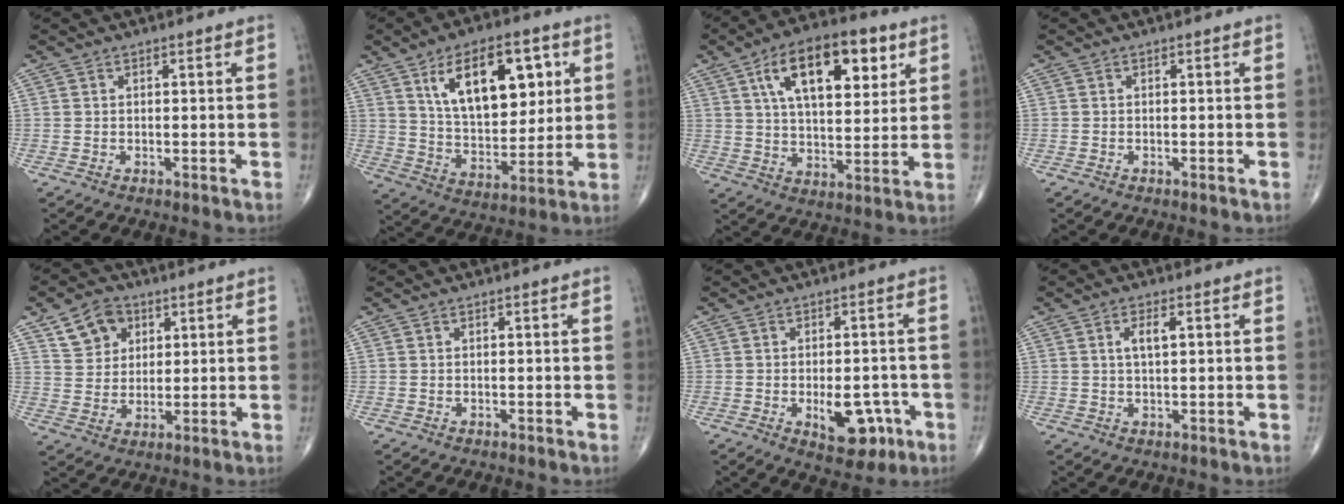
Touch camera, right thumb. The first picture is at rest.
{"total": 18.5, "force": [7.0, 9.6, 14.2], "torque": [-0.181, -0.029, 0.125]}
{"total": 18.6, "force": [7.7, 8.9, 14.4], "torque": [-0.197, -0.016, 0.125]}
{"total": 0.0}
{"total": 8.3, "force": [4.1, 6.4, 3.4], "torque": [-0.029, -0.013, 0.073]}
{"total": 0.0}
{"total": 8.6, "force": [-2.9, 4.6, 6.7], "torque": [-0.068, 0.012, -0.029]}
{"total": 3.4, "force": [1.0, 1.3, 2.9], "torque": [-0.056, 0.003, 0.017]}